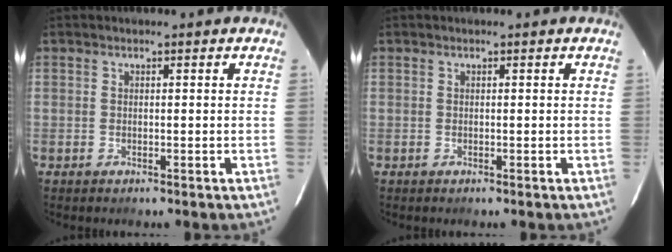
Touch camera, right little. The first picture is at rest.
{"total": 0.0}